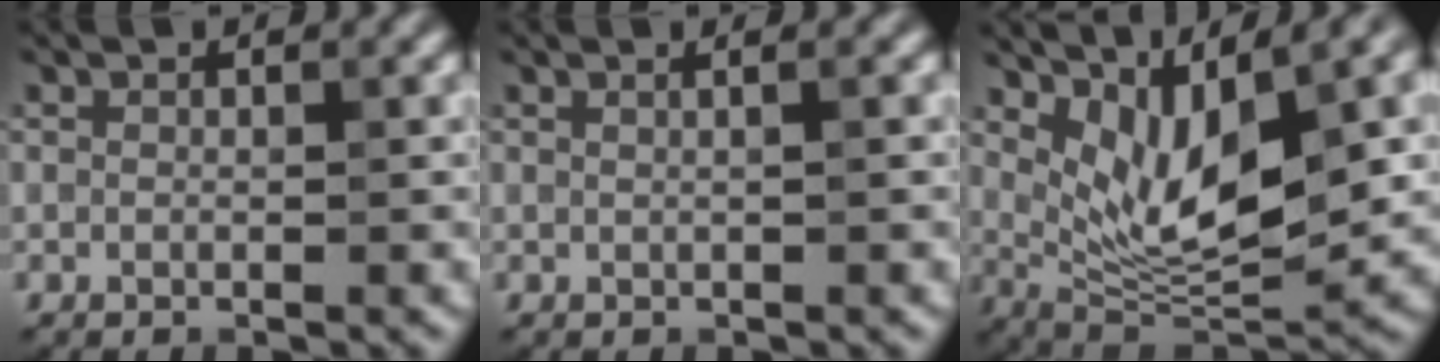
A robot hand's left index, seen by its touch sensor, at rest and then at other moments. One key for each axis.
{"total": 2.1, "fx": 1.0, "fy": 1.1, "fz": 1.6, "tx": 0.000, "ty": 0.001, "tz": -0.012}
{"total": 9.5, "fx": 2.4, "fy": 3.7, "fz": 8.4, "tx": -0.147, "ty": -0.011, "tz": 0.046}